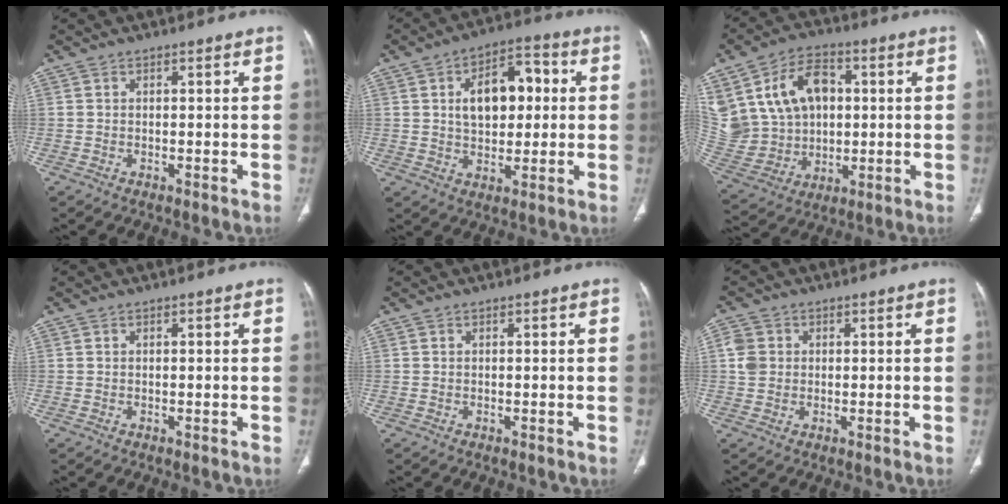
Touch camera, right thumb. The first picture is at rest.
{"total": 12.4, "force": [2.1, 7.6, 9.7], "torque": [-0.119, 0.018, 0.029]}
{"total": 23.0, "force": [5.6, 17.5, 13.8], "torque": [-0.278, 0.026, 0.125]}
{"total": 0.0}
{"total": 0.0}
{"total": 3.7, "force": [0.5, 3.3, 1.5], "torque": [-0.021, 0.003, 0.008]}